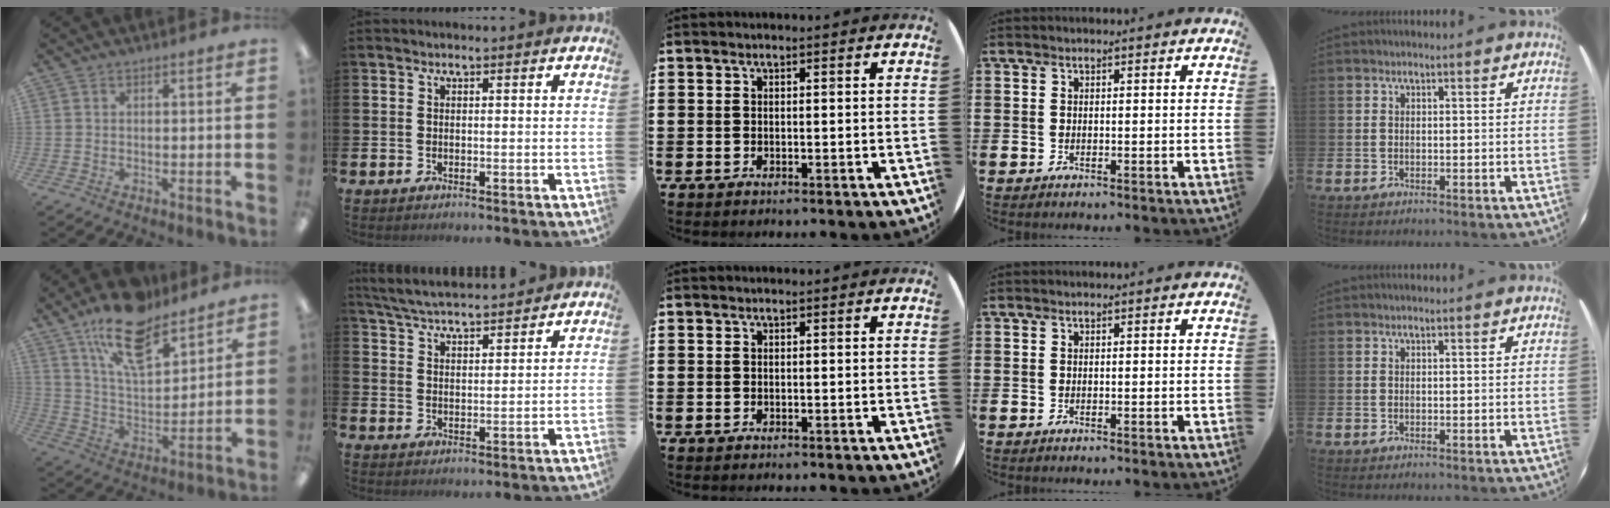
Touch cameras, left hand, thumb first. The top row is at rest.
{"thumb": {"total": 17.5, "force": [12.6, 7.2, 9.8], "torque": [-0.167, -0.063, 0.218]}, "index": {"total": 5.4, "force": [5.3, 0.4, 0.8], "torque": [-0.037, -0.029, 0.095]}}